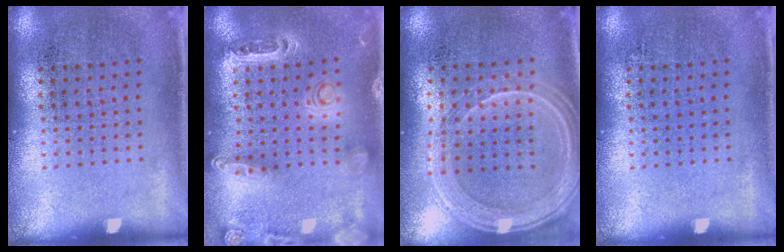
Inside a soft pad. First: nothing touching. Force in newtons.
{"total": 1.4, "press": 1.3, "slide": 0.3}
{"total": 1.3, "press": 1.3, "slide": 0.1}
{"total": 0.0}